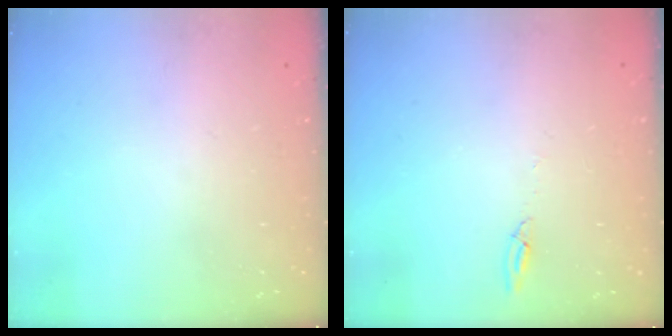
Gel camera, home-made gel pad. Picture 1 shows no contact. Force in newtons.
{"total": 3.5, "press": 3.5, "slide": 0.4}